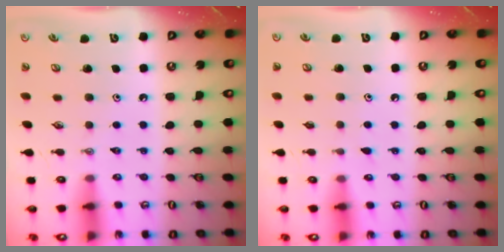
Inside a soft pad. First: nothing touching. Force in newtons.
{"total": 5.6, "press": 5.6, "slide": 0.5}